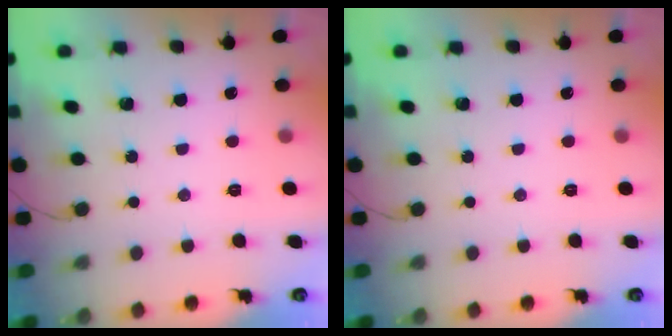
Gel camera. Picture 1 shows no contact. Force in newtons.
{"total": 0.0}